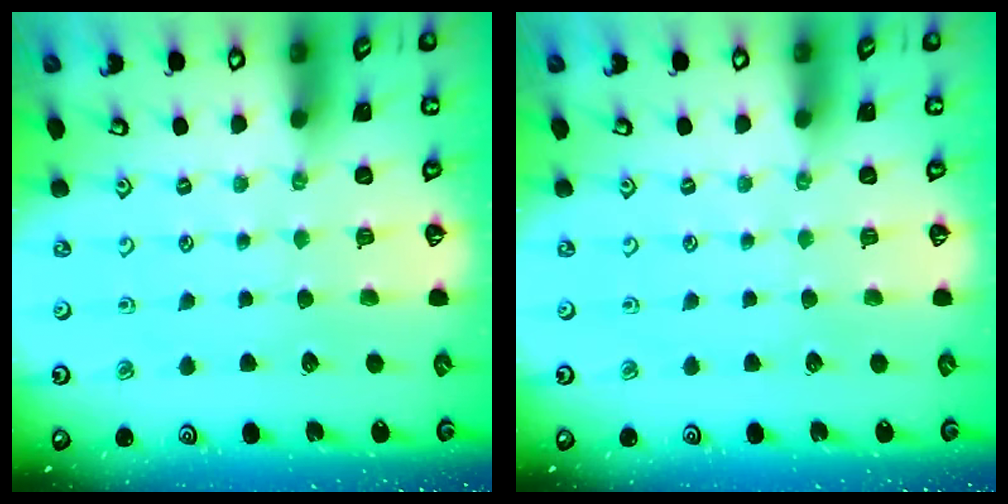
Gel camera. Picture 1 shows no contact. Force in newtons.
{"total": 0.0}